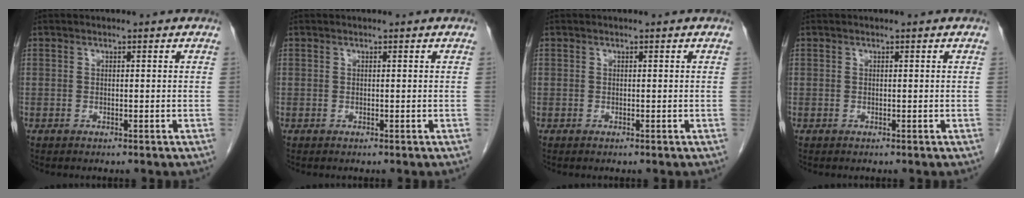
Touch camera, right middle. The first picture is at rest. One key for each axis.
{"total": 0.0}
{"total": 0.0}
{"total": 0.0}